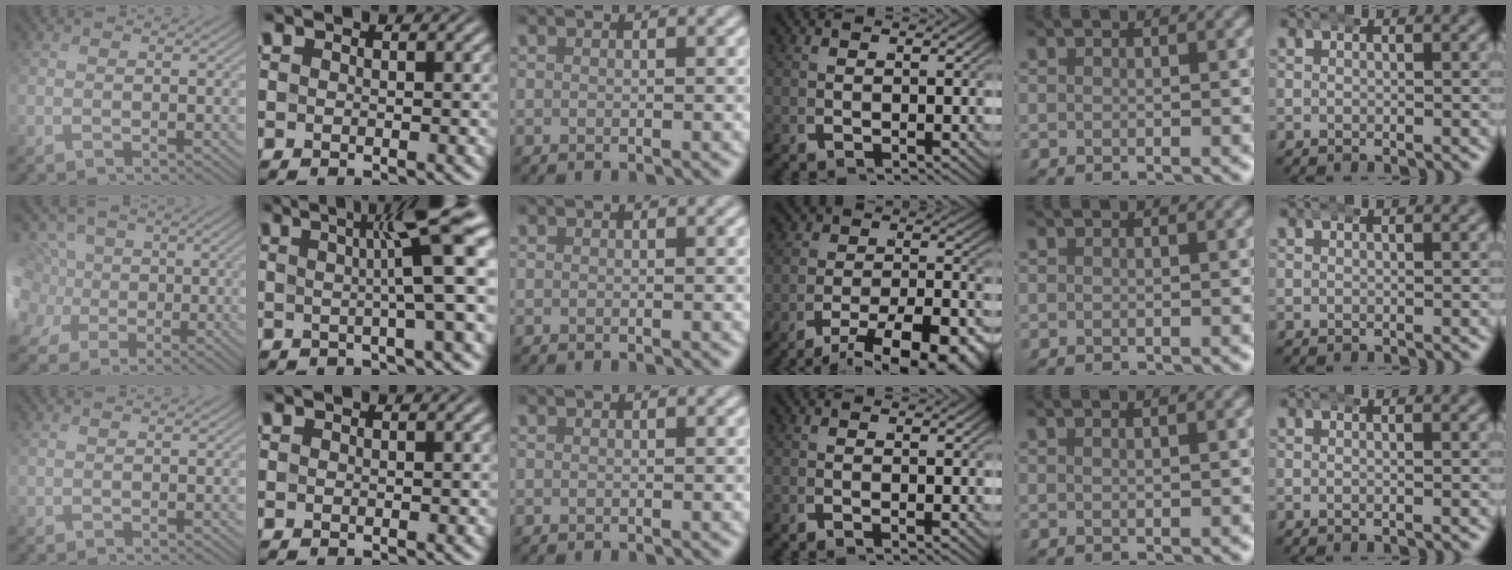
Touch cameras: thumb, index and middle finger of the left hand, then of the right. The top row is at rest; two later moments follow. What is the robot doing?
{"motion": "wrap", "object": "bandana"}